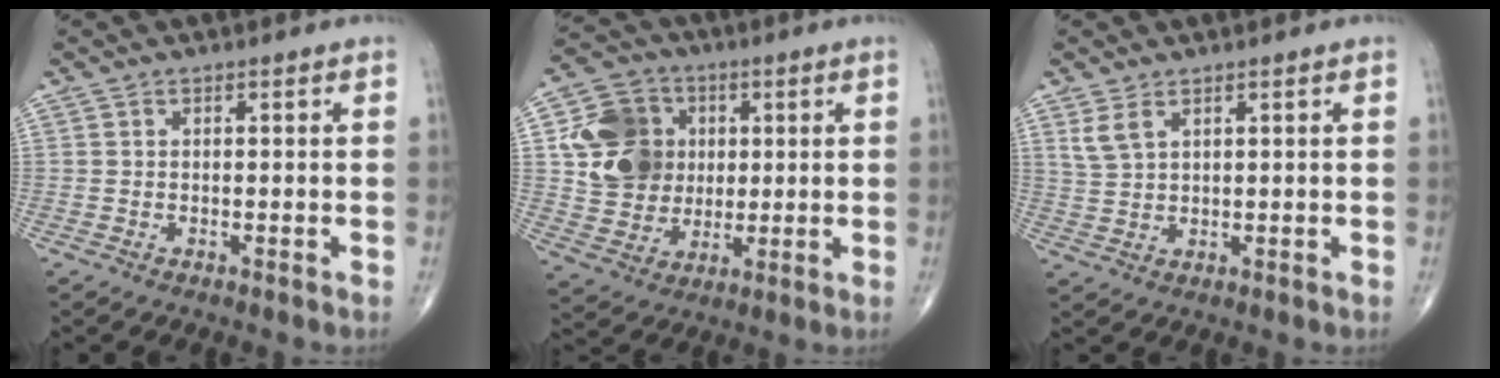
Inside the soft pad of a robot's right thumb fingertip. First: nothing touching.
{"total": 14.4, "force": [2.5, 12.3, 7.1], "torque": [-0.097, 0.001, 0.050]}
{"total": 3.5, "force": [2.1, 1.6, 2.2], "torque": [-0.049, -0.003, 0.052]}